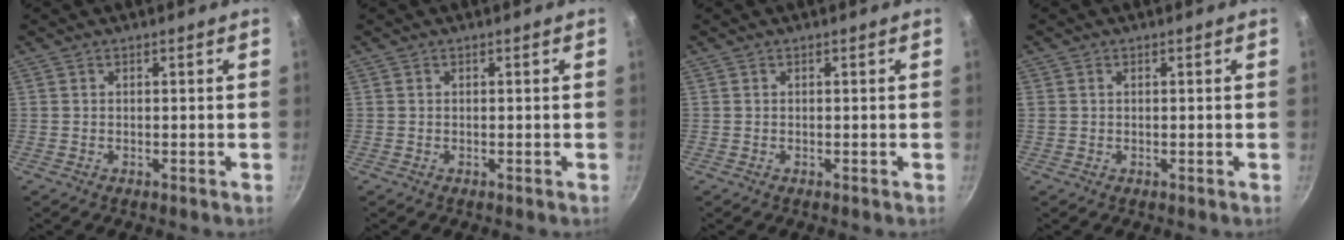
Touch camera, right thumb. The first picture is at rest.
{"total": 0.0}
{"total": 0.0}
{"total": 0.9, "force": [0.3, 0.7, 0.4], "torque": [-0.007, 0.004, 0.004]}